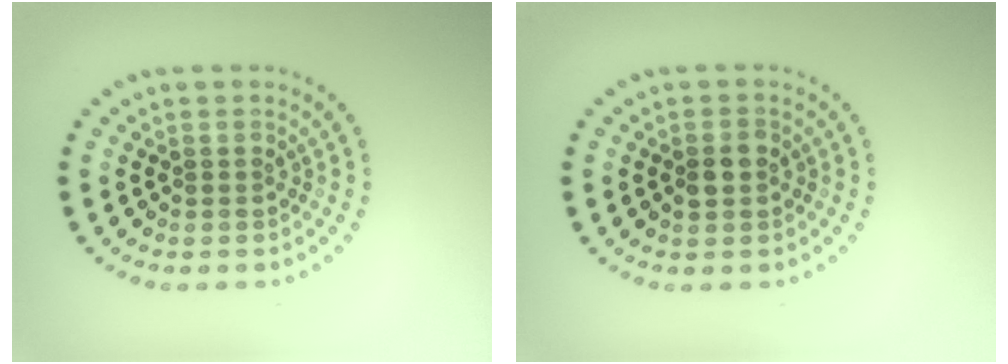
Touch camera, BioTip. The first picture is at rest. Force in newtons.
{"total": 2.2, "press": 2.2, "slide": 0.1}